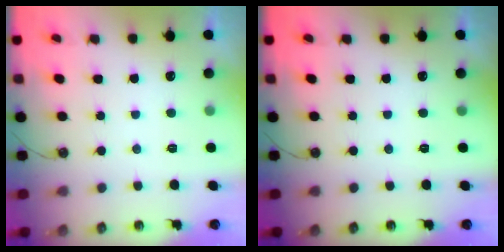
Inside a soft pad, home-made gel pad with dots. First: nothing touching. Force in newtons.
{"total": 0.0}